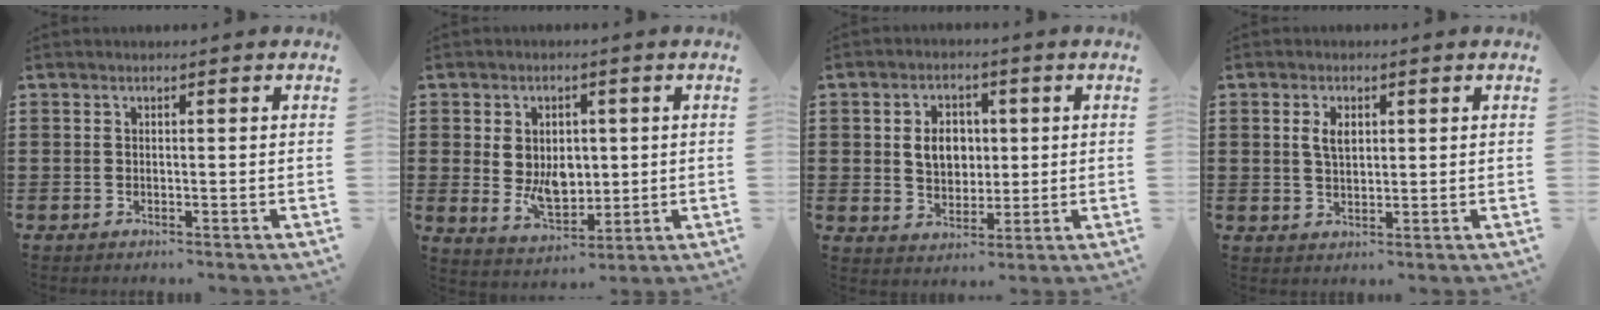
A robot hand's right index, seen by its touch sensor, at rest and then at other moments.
{"total": 6.6, "force": [0.5, 4.9, 4.5], "torque": [-0.077, 0.002, 0.005]}
{"total": 5.6, "force": [0.6, 4.3, 3.5], "torque": [-0.066, 0.008, 0.004]}
{"total": 3.2, "force": [0.9, 1.7, 2.6], "torque": [-0.056, 0.009, 0.016]}